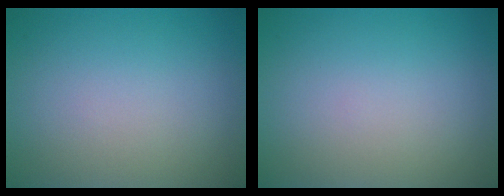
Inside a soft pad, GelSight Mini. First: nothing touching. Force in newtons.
{"total": 0.0}